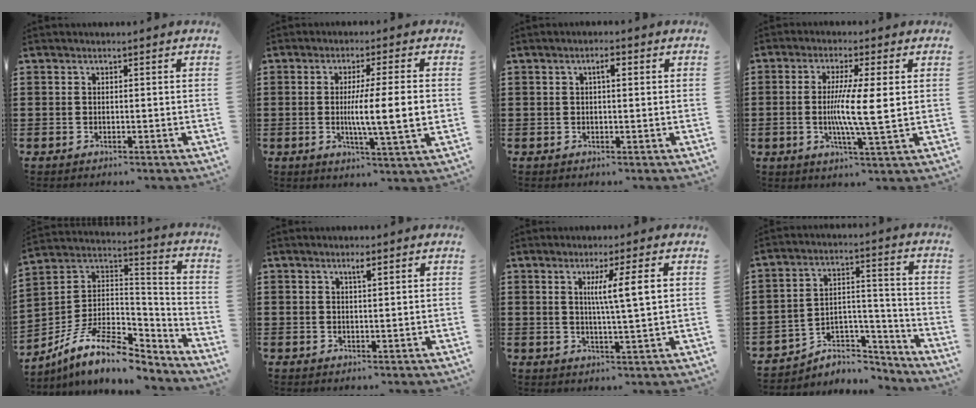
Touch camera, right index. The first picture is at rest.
{"total": 8.0, "force": [-0.4, 0.2, 8.0], "torque": [-0.132, -0.009, -0.012]}
{"total": 2.0, "force": [0.5, 0.6, 1.9], "torque": [-0.029, 0.003, 0.004]}
{"total": 7.0, "force": [0.1, 0.3, 7.0], "torque": [-0.127, -0.007, -0.003]}
{"total": 12.2, "force": [-8.4, 4.6, 7.6], "torque": [-0.156, 0.017, -0.158]}
{"total": 1.4, "force": [0.8, 0.1, 1.1], "torque": [-0.023, 0.001, 0.014]}
{"total": 6.2, "force": [1.5, -0.1, 6.0], "torque": [-0.117, -0.002, 0.018]}
{"total": 5.4, "force": [-4.4, 2.7, 1.3], "torque": [-0.026, 0.013, -0.088]}